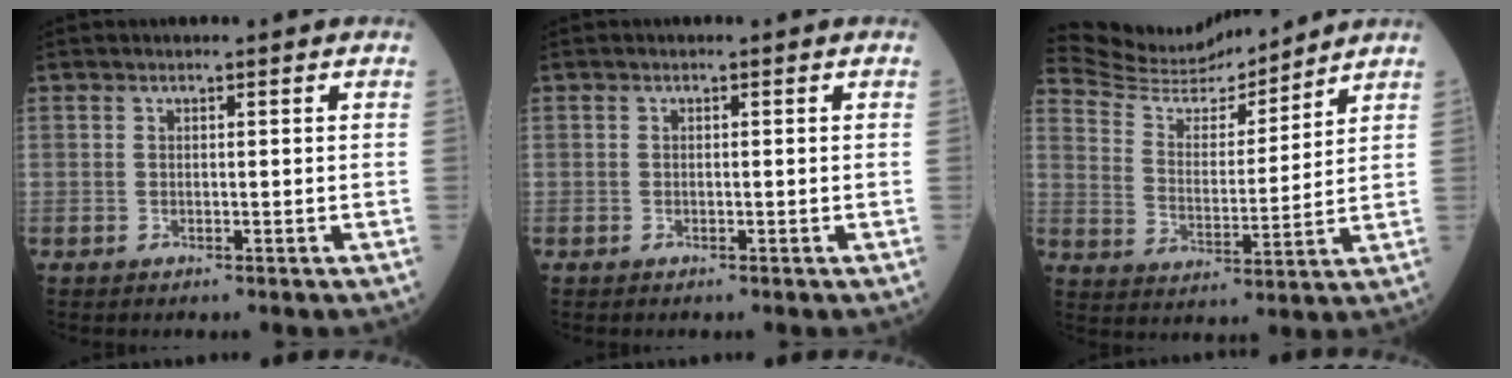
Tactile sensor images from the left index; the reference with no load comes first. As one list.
[{"total": 0.0}, {"total": 13.3, "force": [13.0, 1.1, 2.7], "torque": [-0.061, 0.003, 0.229]}]